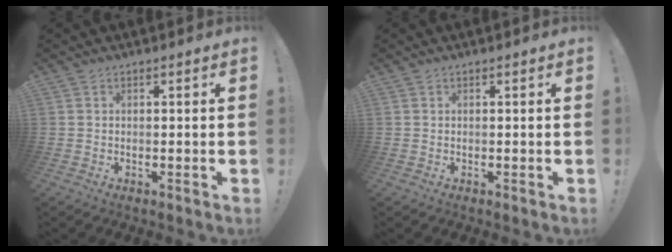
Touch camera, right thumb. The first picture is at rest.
{"total": 0.0}